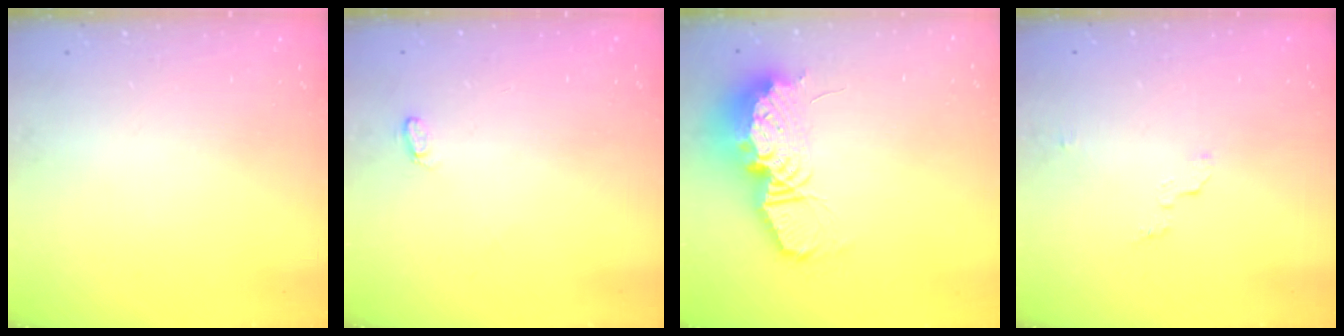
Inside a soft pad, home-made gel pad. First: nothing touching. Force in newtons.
{"total": 3.8, "press": 3.8, "slide": 0.5}
{"total": 16.7, "press": 16.6, "slide": 1.5}
{"total": 3.9, "press": 3.9, "slide": 0.4}